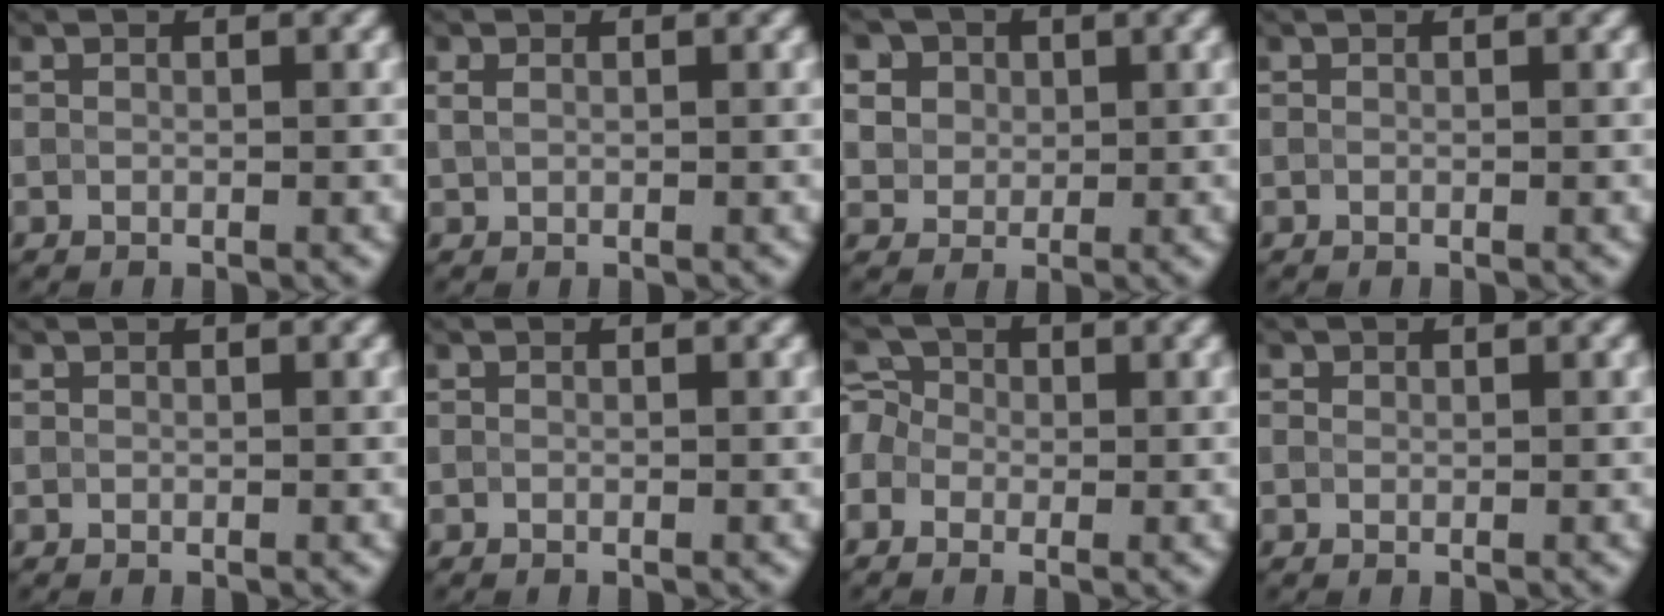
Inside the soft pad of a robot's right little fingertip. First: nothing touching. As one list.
[{"total": 0.9, "force": [0.3, 0.7, 0.5], "torque": [-0.014, 0.003, 0.007]}, {"total": 9.6, "force": [4.7, 7.3, 4.2], "torque": [-0.095, 0.031, 0.064]}, {"total": 0.0}, {"total": 0.0}, {"total": 0.0}, {"total": 4.3, "force": [-0.5, 3.8, 2.0], "torque": [-0.037, 0.026, -0.035]}, {"total": 0.6, "force": [0.3, 0.5, 0.1], "torque": [-0.001, 0.002, 0.002]}]